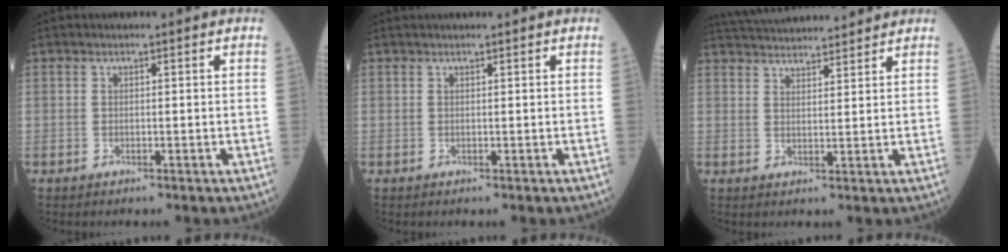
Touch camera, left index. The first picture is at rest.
{"total": 1.5, "force": [1.4, 0.0, 0.5], "torque": [-0.005, 0.023, 0.024]}
{"total": 13.3, "force": [12.7, 1.7, 3.7], "torque": [-0.068, 0.036, 0.192]}